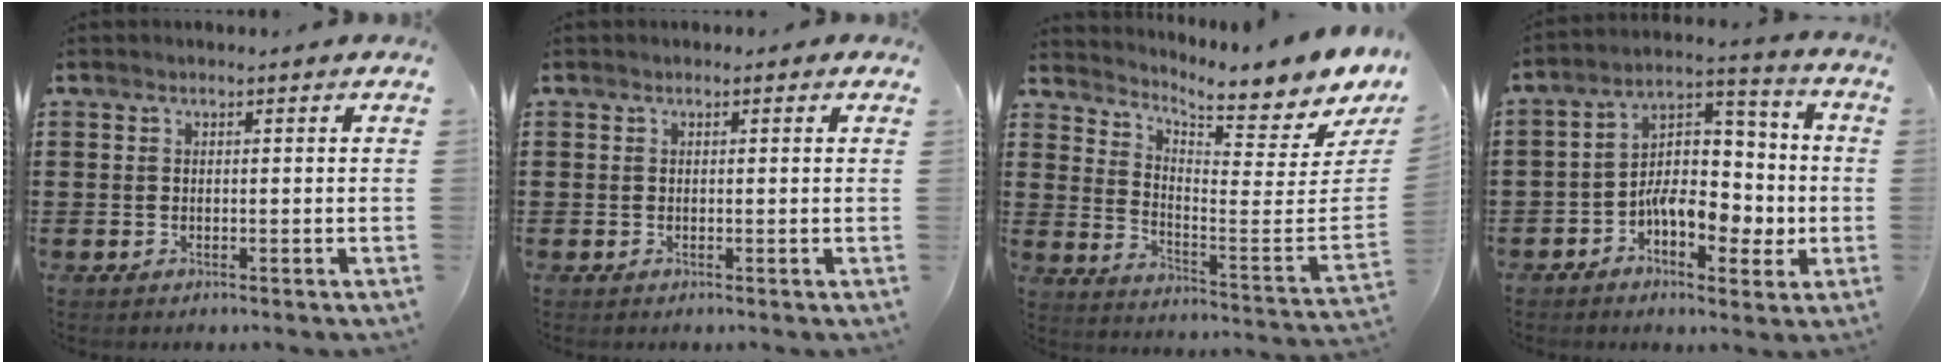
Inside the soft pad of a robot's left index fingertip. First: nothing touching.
{"total": 0.5, "force": [0.0, 0.5, 0.0], "torque": [-0.001, 0.005, -0.001]}
{"total": 5.5, "force": [5.2, 0.0, 1.9], "torque": [-0.045, -0.066, 0.079]}
{"total": 8.6, "force": [-1.5, 6.0, 6.0], "torque": [-0.099, 0.002, -0.031]}